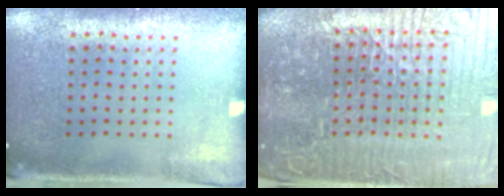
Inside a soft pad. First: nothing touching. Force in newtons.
{"total": 7.3, "press": 6.6, "slide": 3.1}